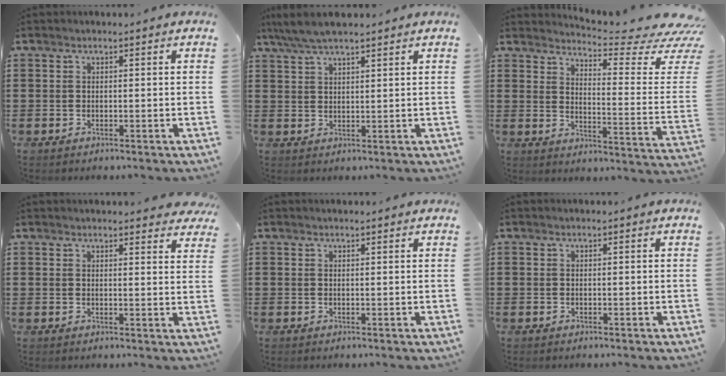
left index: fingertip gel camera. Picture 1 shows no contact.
{"total": 4.7, "force": [3.8, 0.9, 2.6], "torque": [-0.058, -0.001, 0.069]}
{"total": 6.0, "force": [5.1, 0.3, 3.2], "torque": [-0.055, -0.059, 0.080]}
{"total": 2.7, "force": [2.7, 0.0, 0.6], "torque": [-0.011, -0.011, 0.049]}
{"total": 0.5, "force": [0.5, 0.0, 0.2], "torque": [-0.006, -0.001, 0.009]}
{"total": 0.0}